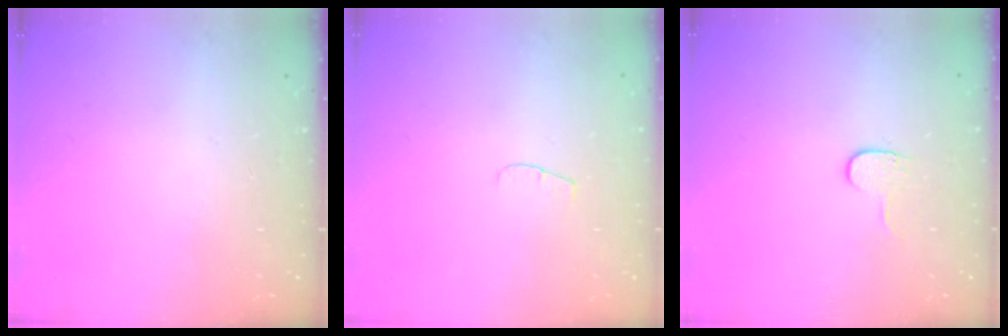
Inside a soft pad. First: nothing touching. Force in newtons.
{"total": 4.1, "press": 4.1, "slide": 0.4}
{"total": 3.6, "press": 3.6, "slide": 0.4}